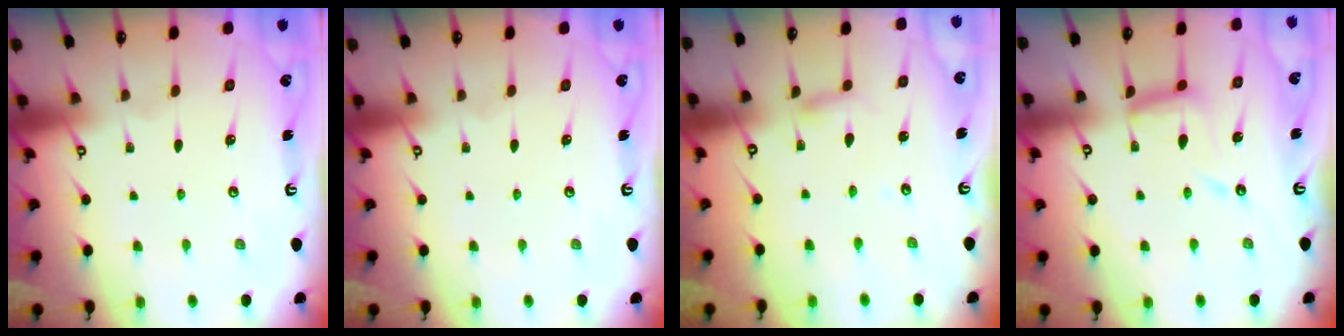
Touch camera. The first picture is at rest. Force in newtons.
{"total": 0.0}
{"total": 2.7, "press": 2.6, "slide": 0.3}
{"total": 12.6, "press": 12.5, "slide": 1.1}